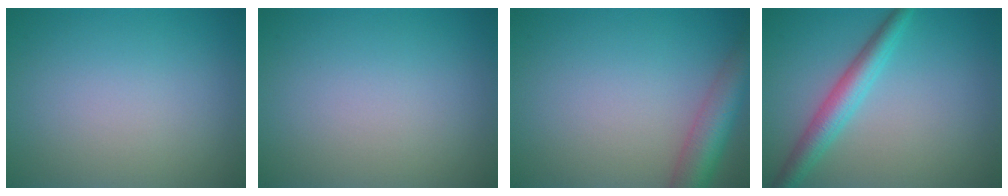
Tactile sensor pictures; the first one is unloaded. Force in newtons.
{"total": 0.0}
{"total": 5.1, "press": 5.1, "slide": 0.2}
{"total": 3.6, "press": 3.6, "slide": 0.1}